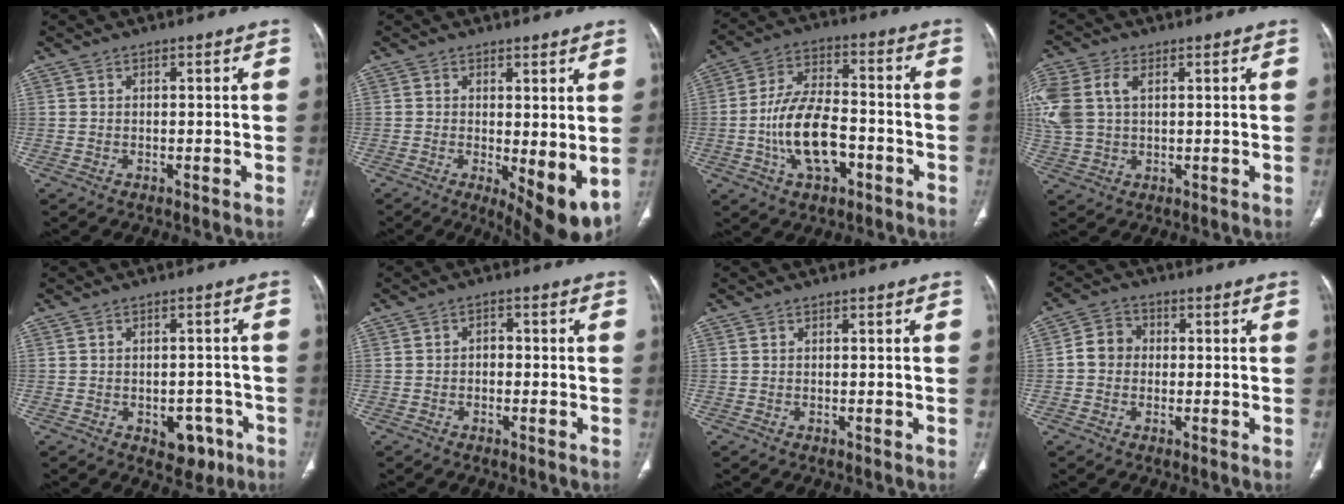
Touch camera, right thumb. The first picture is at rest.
{"total": 9.0, "force": [-0.9, 3.2, 8.3], "torque": [-0.116, -0.026, -0.005]}
{"total": 13.6, "force": [-4.1, 7.4, 10.6], "torque": [-0.193, 0.033, -0.071]}
{"total": 13.0, "force": [3.3, 8.8, 9.0], "torque": [-0.249, 0.018, 0.065]}
{"total": 6.0, "force": [-2.7, 4.1, 3.4], "torque": [-0.018, 0.017, -0.027]}
{"total": 2.0, "force": [-0.5, 1.5, 1.2], "torque": [-0.005, 0.009, -0.014]}
{"total": 0.0}
{"total": 5.1, "force": [-0.2, 4.5, 2.3], "torque": [-0.027, 0.014, -0.013]}